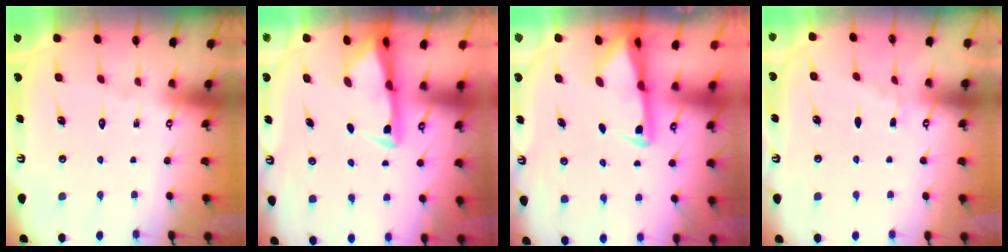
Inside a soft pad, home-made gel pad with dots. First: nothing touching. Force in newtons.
{"total": 3.2, "press": 3.1, "slide": 0.6}
{"total": 2.4, "press": 2.3, "slide": 0.5}
{"total": 2.5, "press": 2.4, "slide": 0.4}